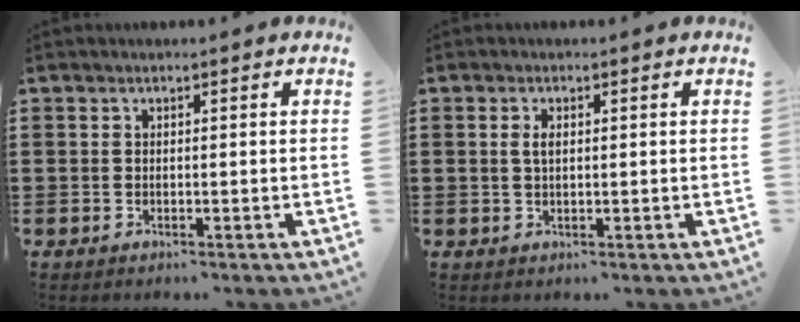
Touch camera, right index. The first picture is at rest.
{"total": 1.9, "force": [0.4, 0.8, 1.7], "torque": [-0.036, 0.005, 0.005]}